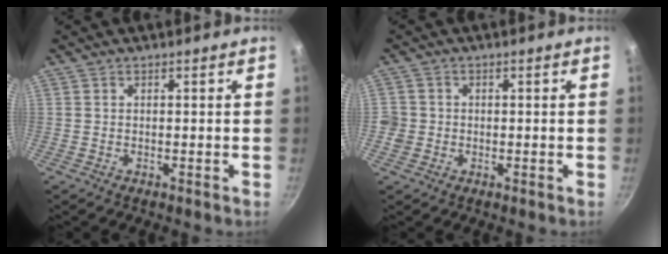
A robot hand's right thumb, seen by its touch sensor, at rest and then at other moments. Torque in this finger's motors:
{"motor_torque": [0.66, 0.59, 0.28, 0.16, 0.02]}